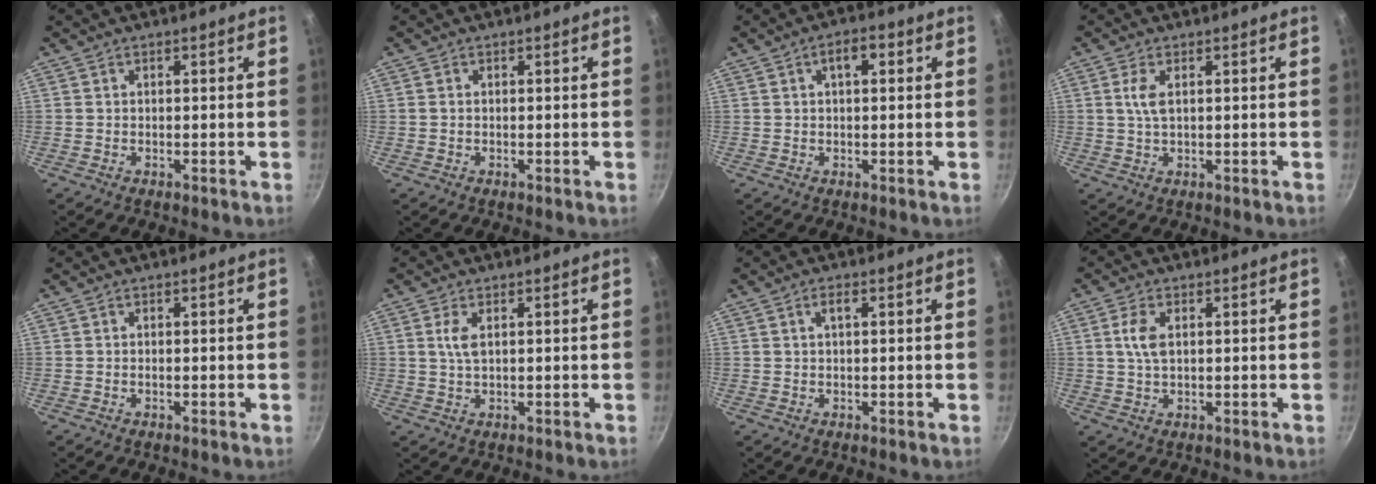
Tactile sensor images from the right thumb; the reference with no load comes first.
{"total": 0.6, "force": [0.1, 0.4, 0.4], "torque": [-0.007, 0.002, 0.001]}
{"total": 3.8, "force": [1.1, 1.9, 3.1], "torque": [-0.037, 0.012, 0.015]}
{"total": 3.3, "force": [0.9, 1.4, 2.9], "torque": [-0.062, -0.001, 0.019]}
{"total": 0.0}
{"total": 3.0, "force": [0.9, 1.2, 2.6], "torque": [-0.055, -0.003, 0.019]}
{"total": 1.6, "force": [0.5, 0.6, 1.4], "torque": [-0.027, 0.006, 0.011]}
{"total": 4.3, "force": [1.0, 2.3, 3.5], "torque": [-0.073, 0.003, 0.018]}